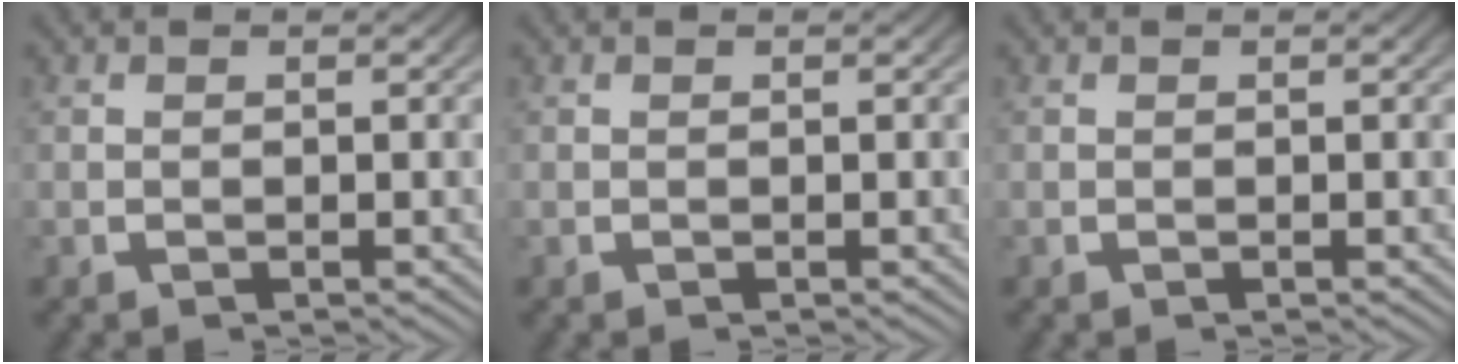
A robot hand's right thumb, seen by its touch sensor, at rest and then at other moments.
{"total": 0.0}
{"total": 0.0}